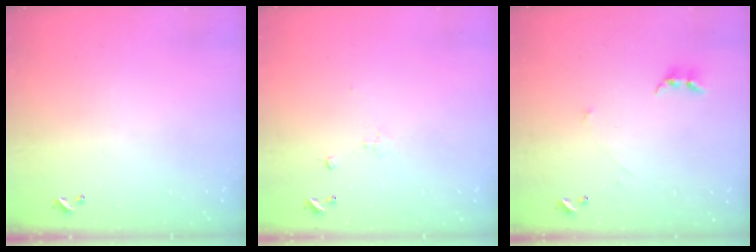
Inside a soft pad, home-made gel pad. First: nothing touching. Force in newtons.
{"total": 1.1, "press": 0.9, "slide": 0.5}
{"total": 0.7, "press": 0.6, "slide": 0.5}